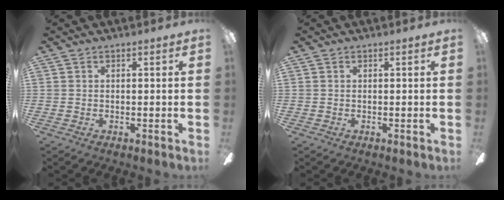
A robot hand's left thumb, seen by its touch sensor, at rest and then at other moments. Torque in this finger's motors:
{"motor_torque": [0.00, 0.00, 0.02, -0.02, 0.00]}